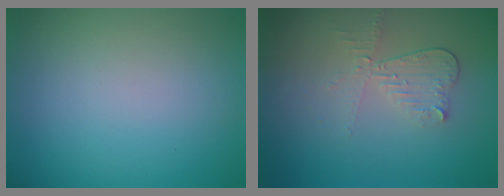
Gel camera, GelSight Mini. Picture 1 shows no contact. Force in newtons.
{"total": 2.3, "press": 2.1, "slide": 0.8}